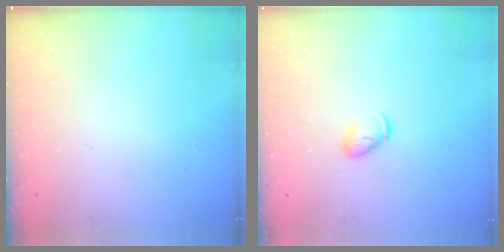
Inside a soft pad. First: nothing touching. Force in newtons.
{"total": 4.7, "press": 4.6, "slide": 0.7}